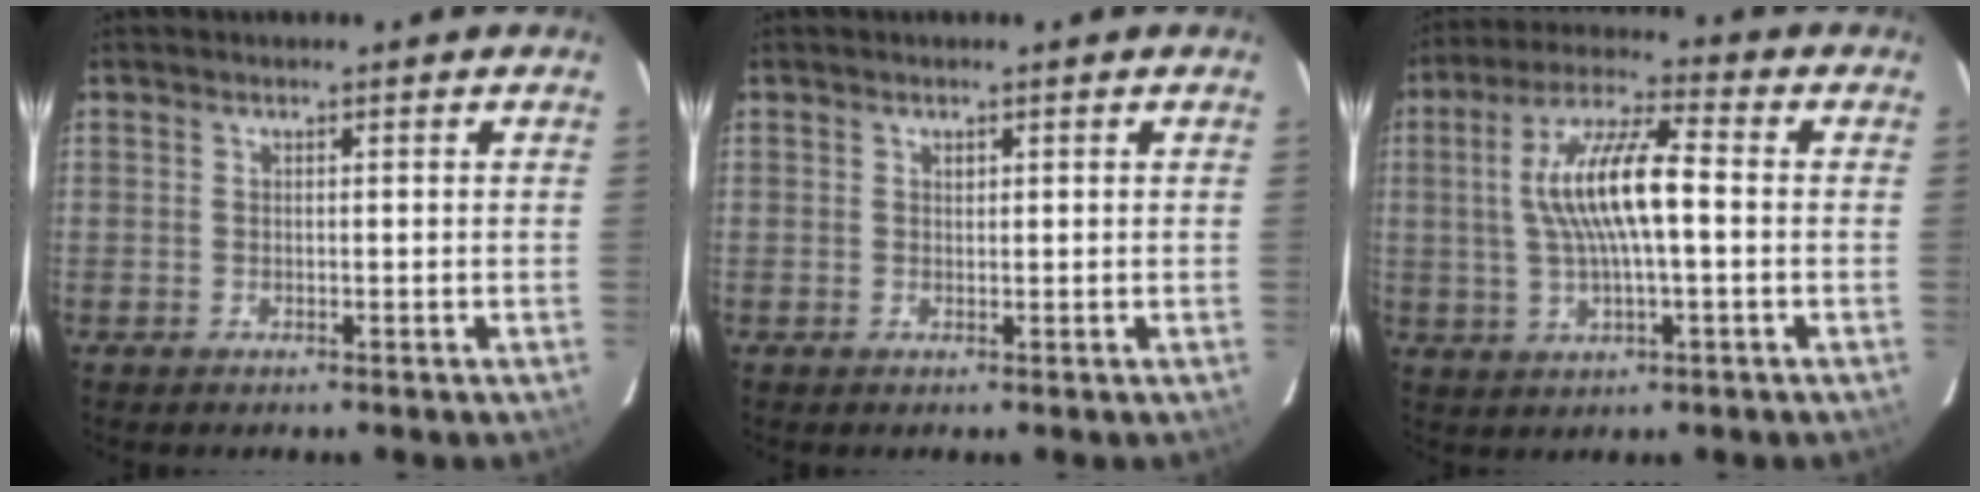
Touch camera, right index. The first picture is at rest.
{"total": 0.6, "force": [0.3, 0.4, 0.2], "torque": [-0.003, 0.001, 0.007]}
{"total": 11.8, "force": [0.4, 2.6, 11.5], "torque": [-0.217, 0.012, 0.009]}